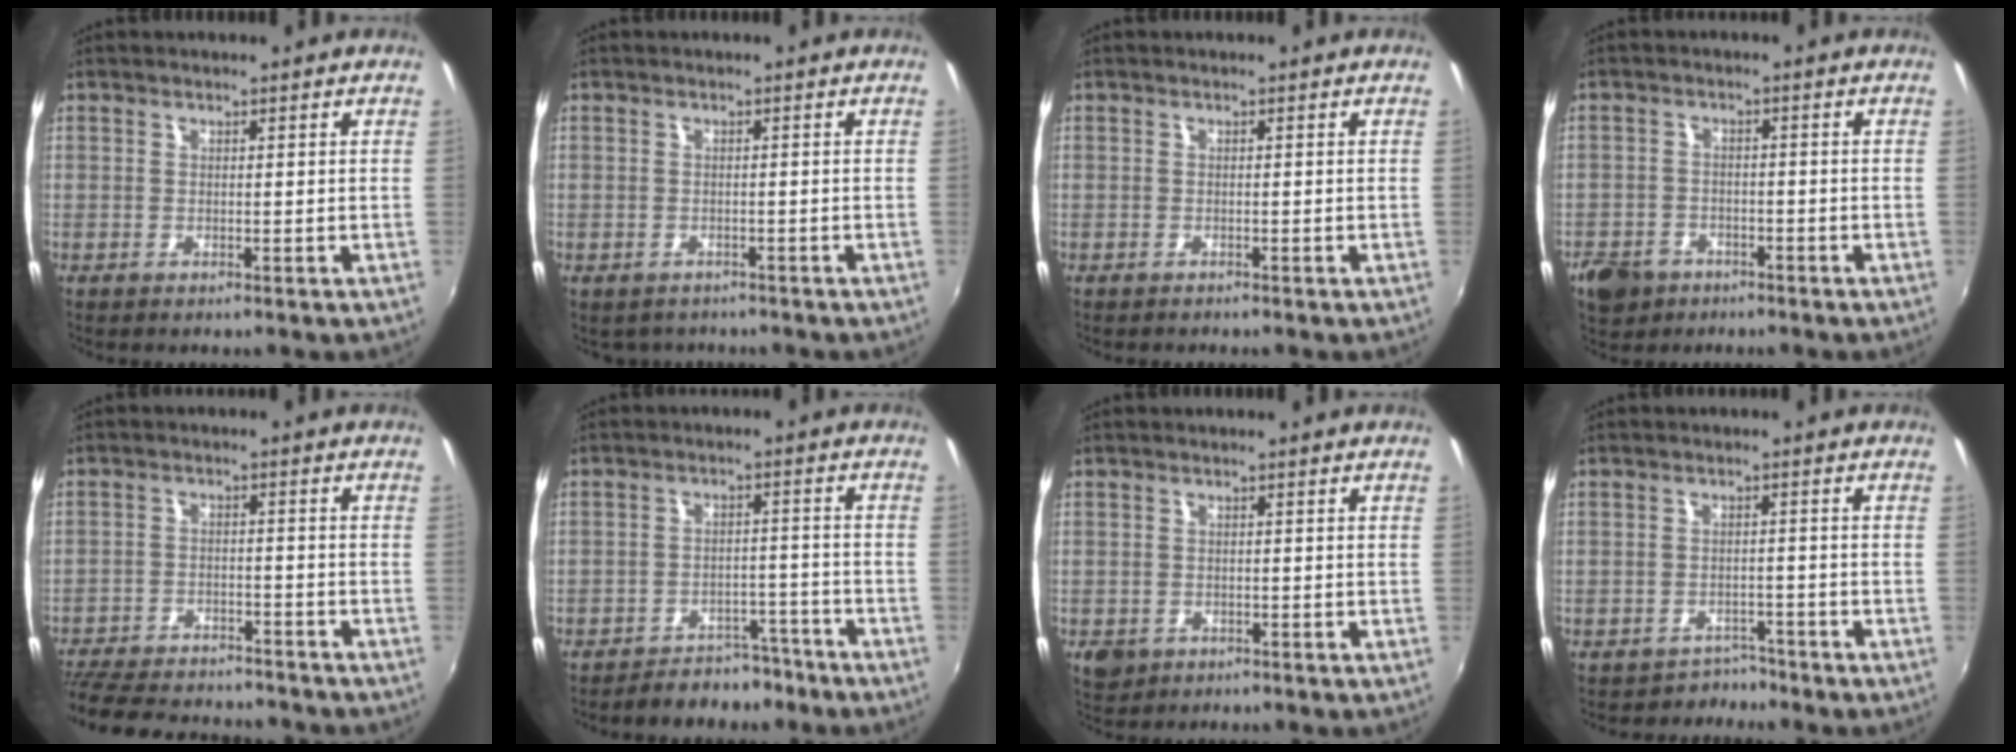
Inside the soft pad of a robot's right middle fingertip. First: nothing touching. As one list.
[{"total": 2.3, "force": [-1.9, 1.2, 0.3], "torque": [-0.014, -0.006, -0.023]}, {"total": 0.6, "force": [-0.6, 0.0, 0.0], "torque": [-0.003, -0.001, -0.009]}, {"total": 7.2, "force": [-4.5, 5.0, 2.5], "torque": [-0.076, 0.003, -0.071]}, {"total": 19.3, "force": [-16.6, 6.1, 7.8], "torque": [-0.184, -0.011, -0.240]}, {"total": 8.0, "force": [-6.8, 3.7, 2.3], "torque": [-0.051, 0.024, -0.081]}, {"total": 3.4, "force": [-1.4, 2.7, 1.4], "torque": [-0.033, -0.005, -0.019]}, {"total": 3.3, "force": [-2.9, 1.4, -0.7], "torque": [0.011, 0.009, -0.043]}]